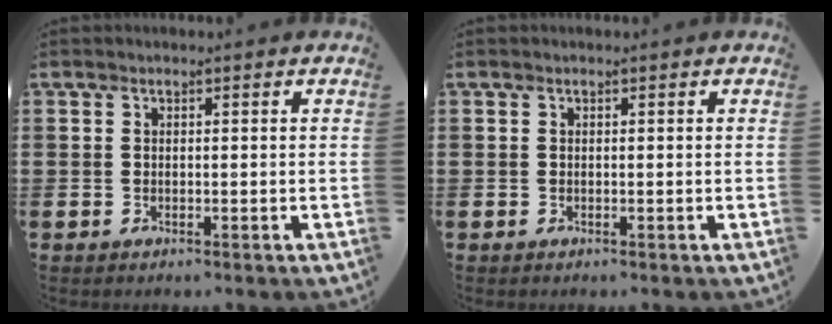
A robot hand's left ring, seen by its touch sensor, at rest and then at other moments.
{"total": 0.0}